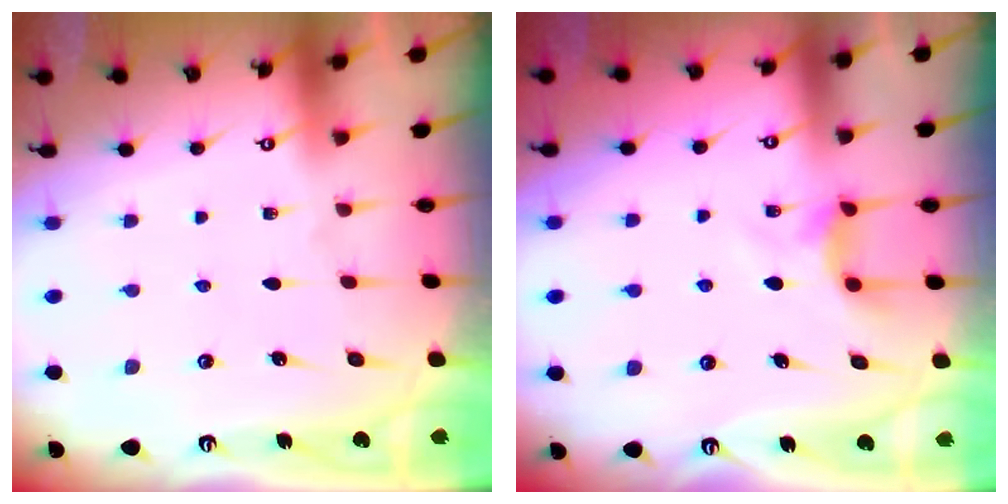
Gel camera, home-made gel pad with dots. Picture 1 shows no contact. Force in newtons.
{"total": 4.8, "press": 4.8, "slide": 0.5}